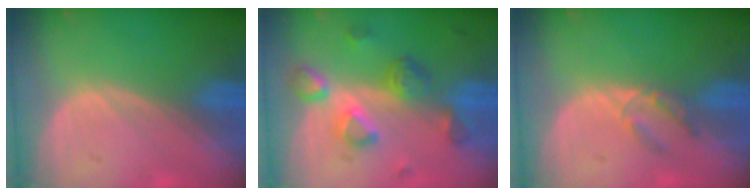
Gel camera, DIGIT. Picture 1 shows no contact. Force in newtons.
{"total": 7.9, "press": 7.0, "slide": 3.6}
{"total": 2.5, "press": 2.3, "slide": 1.0}